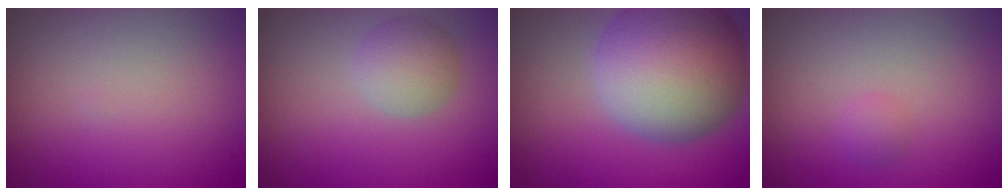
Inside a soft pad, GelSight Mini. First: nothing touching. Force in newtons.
{"total": 3.0, "press": 3.0, "slide": 0.0}
{"total": 13.5, "press": 13.4, "slide": 0.6}
{"total": 0.8, "press": 0.8, "slide": 0.1}